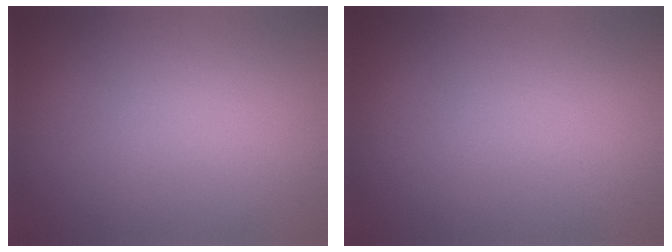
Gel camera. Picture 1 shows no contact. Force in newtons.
{"total": 0.0}